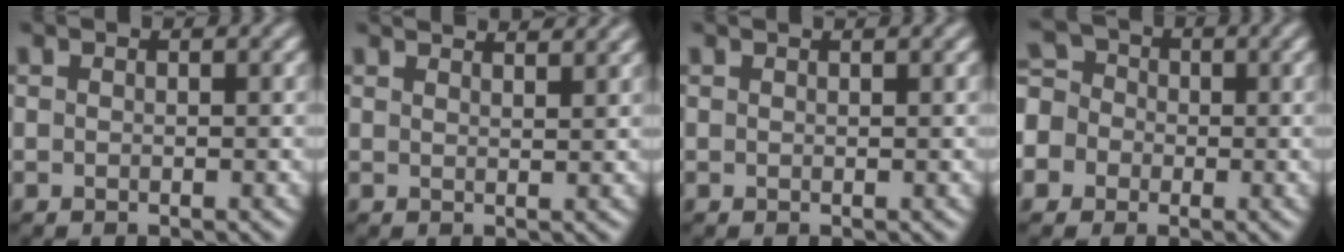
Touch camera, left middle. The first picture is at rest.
{"total": 4.5, "force": [3.9, 1.3, 1.9], "torque": [-0.003, 0.026, 0.021]}
{"total": 1.1, "force": [0.9, 0.3, 0.5], "torque": [-0.005, -0.001, 0.005]}
{"total": 6.7, "force": [-1.8, 6.0, 2.1], "torque": [-0.056, 0.016, -0.060]}